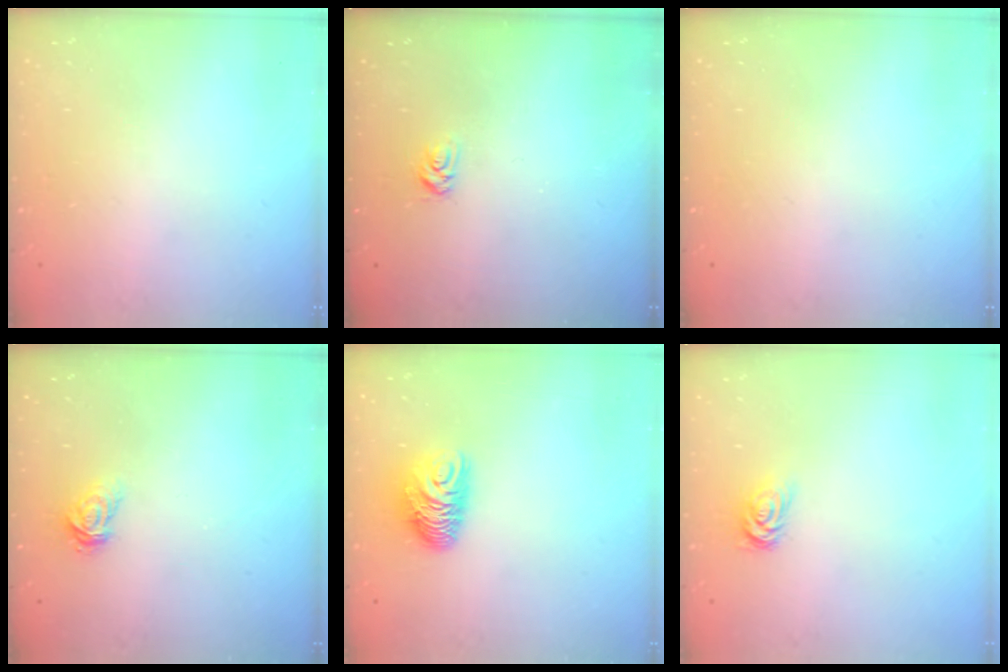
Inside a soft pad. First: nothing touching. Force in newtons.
{"total": 4.3, "press": 4.2, "slide": 0.5}
{"total": 0.0}
{"total": 3.2, "press": 3.1, "slide": 0.3}
{"total": 9.0, "press": 9.0, "slide": 0.3}
{"total": 2.5, "press": 2.5, "slide": 0.4}